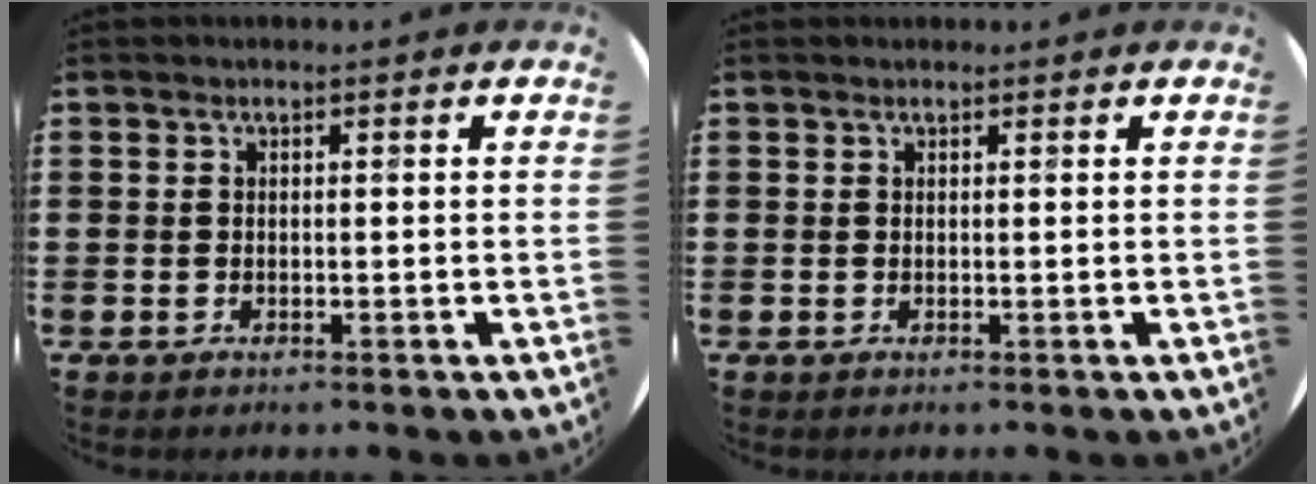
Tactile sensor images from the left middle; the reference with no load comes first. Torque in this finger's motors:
{"motor_torque": [-0.26, -0.29, 0.02, 0.01]}